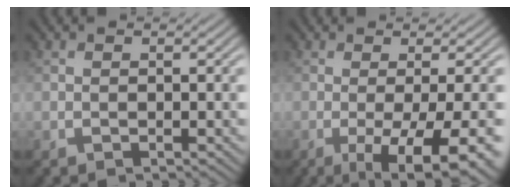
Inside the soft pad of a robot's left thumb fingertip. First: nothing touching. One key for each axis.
{"total": 10.2, "fx": -3.5, "fy": 2.6, "fz": 9.3, "tx": -0.120, "ty": -0.003, "tz": -0.040}